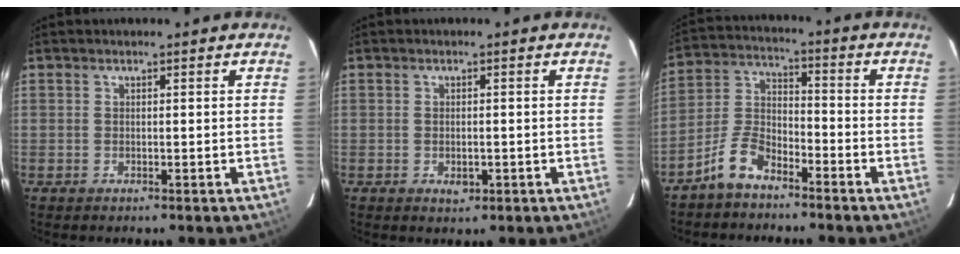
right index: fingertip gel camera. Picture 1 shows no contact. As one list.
[{"total": 1.8, "force": [-0.6, 1.0, 1.4], "torque": [-0.025, -0.001, -0.003]}, {"total": 6.9, "force": [-5.3, 2.9, 3.5], "torque": [-0.084, 0.006, -0.108]}]